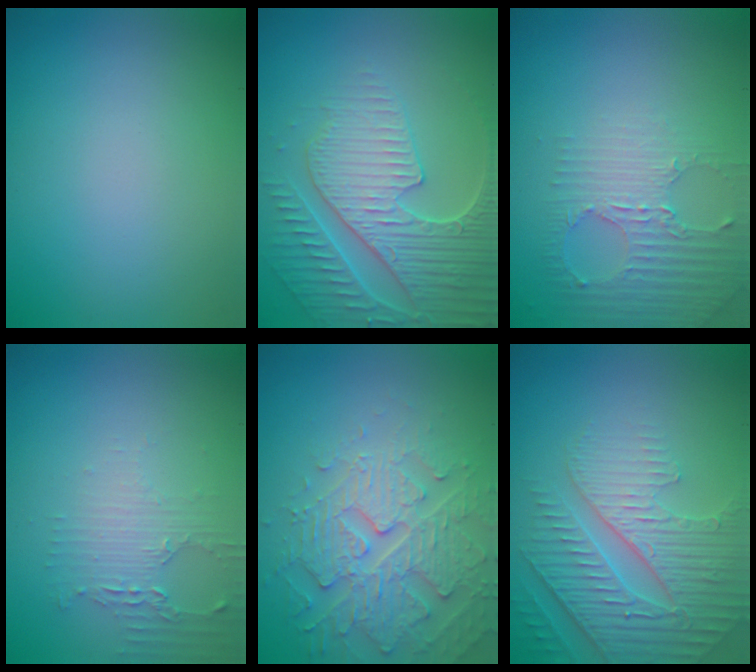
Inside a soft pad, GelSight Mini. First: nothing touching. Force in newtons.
{"total": 6.0, "press": 5.1, "slide": 3.1}
{"total": 2.8, "press": 2.5, "slide": 1.3}
{"total": 2.1, "press": 2.0, "slide": 0.4}
{"total": 4.7, "press": 4.3, "slide": 1.9}
{"total": 5.5, "press": 4.8, "slide": 2.7}